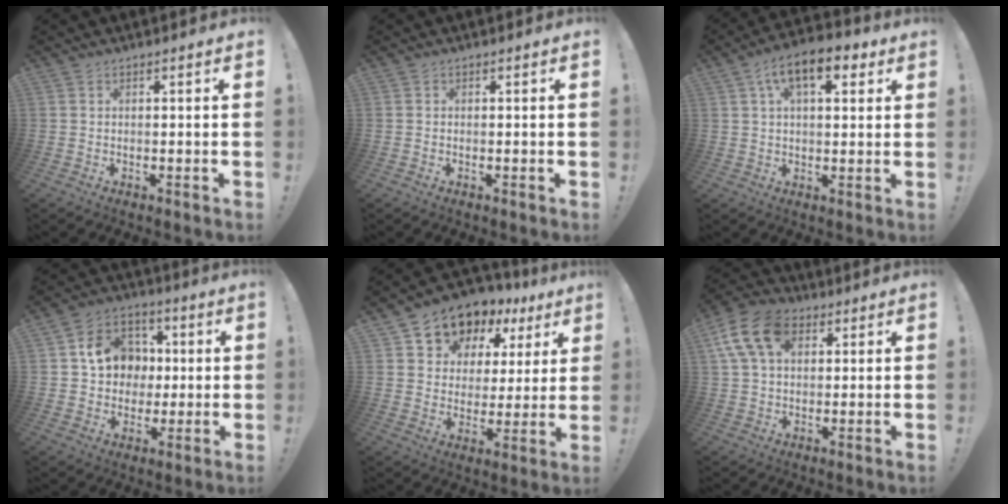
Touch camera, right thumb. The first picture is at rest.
{"total": 0.0}
{"total": 11.0, "force": [4.6, 5.3, 8.5], "torque": [-0.120, -0.007, 0.076]}
{"total": 13.7, "force": [1.9, 12.1, 6.2], "torque": [-0.081, 0.011, 0.046]}
{"total": 11.8, "force": [9.3, 6.7, 3.1], "torque": [-0.063, -0.078, 0.171]}
{"total": 14.0, "force": [5.2, 9.4, 9.0], "torque": [-0.172, -0.008, 0.103]}